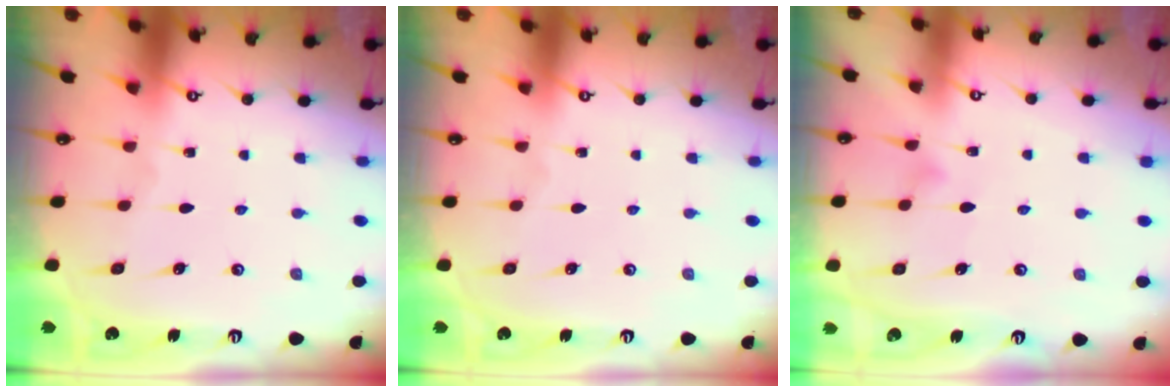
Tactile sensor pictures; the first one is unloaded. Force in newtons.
{"total": 0.0}
{"total": 3.9, "press": 3.8, "slide": 0.2}